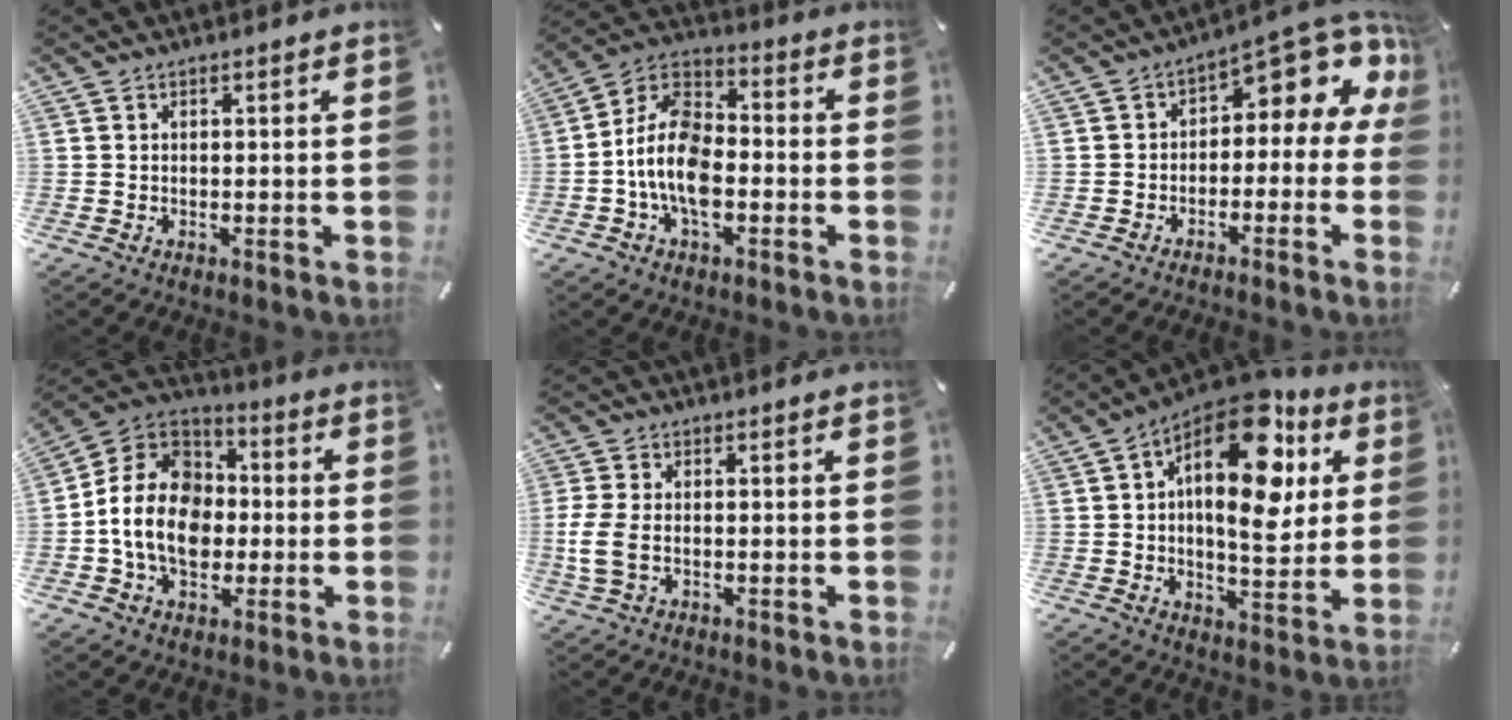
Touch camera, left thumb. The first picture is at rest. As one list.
[{"total": 13.2, "force": [-4.3, 8.0, 9.6], "torque": [-0.214, 0.013, -0.083]}, {"total": 7.9, "force": [4.0, 4.2, 5.4], "torque": [-0.073, -0.041, 0.067]}, {"total": 14.9, "force": [-3.3, 12.0, 8.2], "torque": [-0.192, 0.025, -0.061]}, {"total": 6.0, "force": [-0.7, 3.4, 4.9], "torque": [-0.116, -0.003, -0.016]}, {"total": 19.2, "force": [8.1, 9.1, 14.9], "torque": [-0.242, -0.048, 0.131]}]